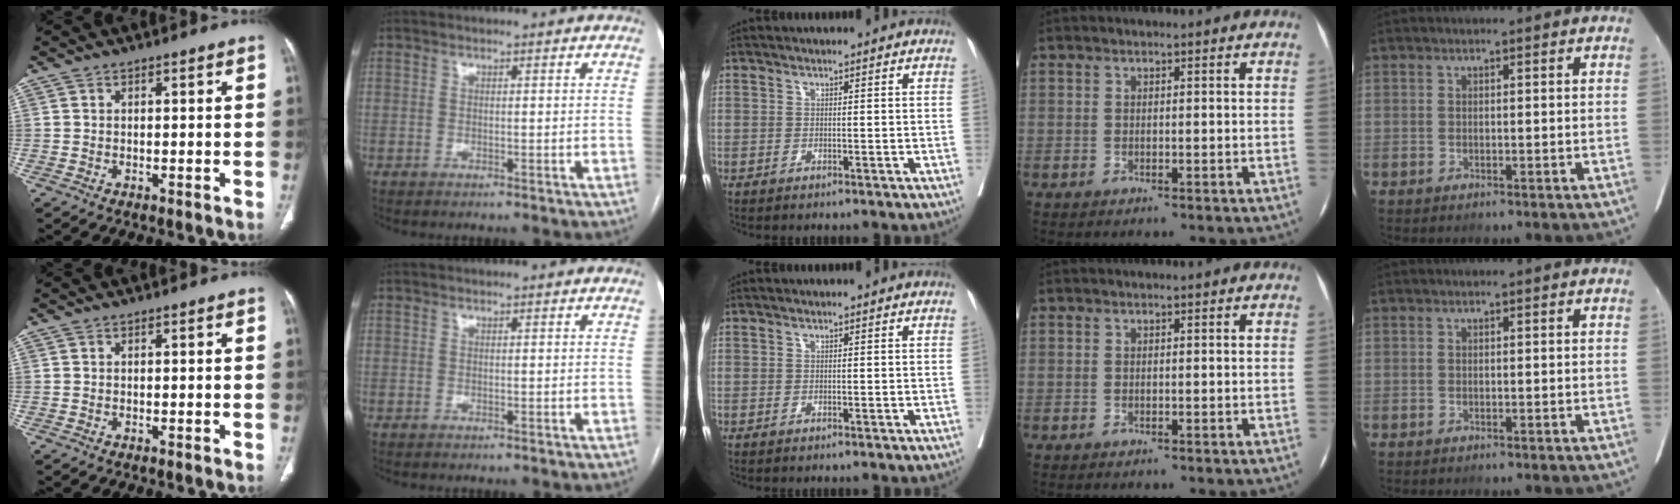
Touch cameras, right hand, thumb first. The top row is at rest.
{}